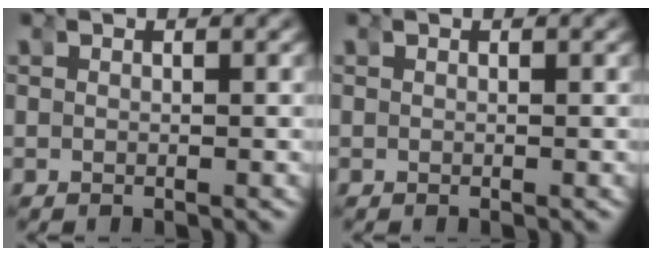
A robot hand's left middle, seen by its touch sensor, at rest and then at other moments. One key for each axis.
{"total": 0.0}